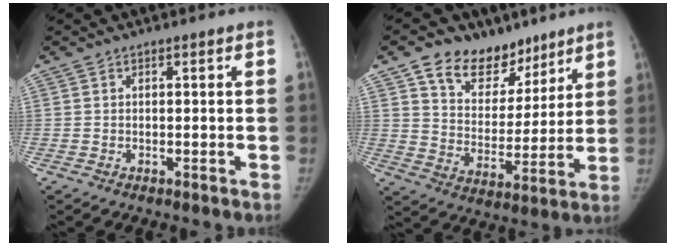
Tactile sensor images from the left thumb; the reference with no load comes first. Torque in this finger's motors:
{"motor_torque": [-0.08, 0.12, 0.39, -0.39, 0.04]}